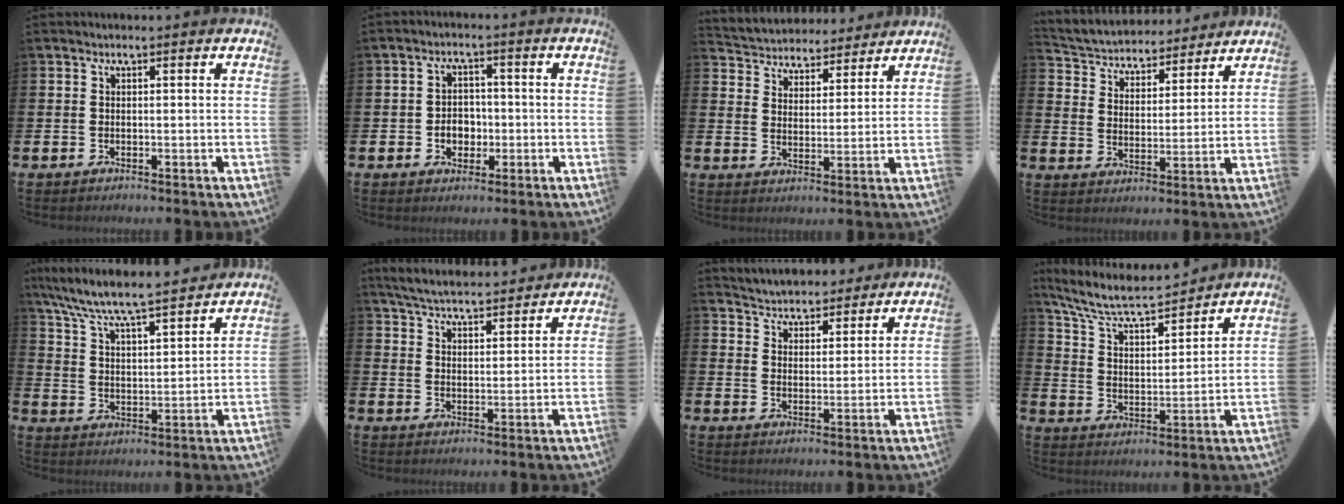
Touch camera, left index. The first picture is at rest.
{"total": 3.4, "force": [-0.8, 2.8, 1.7], "torque": [-0.016, -0.003, -0.026]}
{"total": 4.5, "force": [4.2, 1.5, -0.4], "torque": [-0.019, -0.031, 0.071]}
{"total": 4.5, "force": [4.1, 1.8, -0.1], "torque": [-0.029, -0.038, 0.065]}
{"total": 7.7, "force": [7.3, 0.3, 2.4], "torque": [-0.079, -0.056, 0.126]}
{"total": 5.6, "force": [5.5, 0.5, 0.8], "torque": [-0.036, -0.031, 0.097]}
{"total": 4.8, "force": [4.6, 1.1, -0.5], "torque": [-0.010, -0.031, 0.082]}
{"total": 7.8, "force": [7.1, 1.5, 2.9], "torque": [-0.093, -0.046, 0.123]}